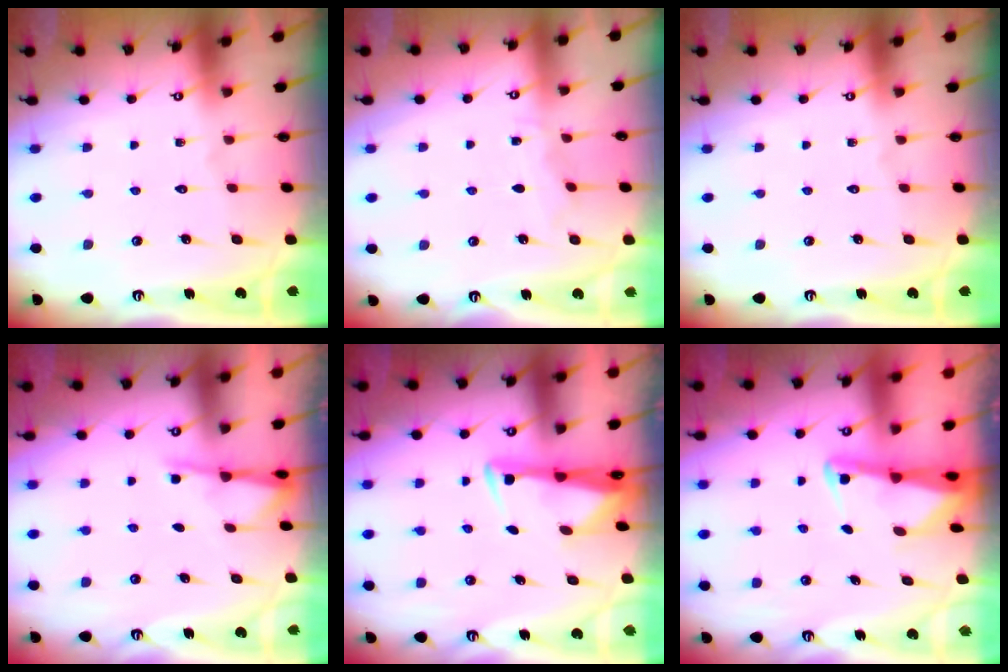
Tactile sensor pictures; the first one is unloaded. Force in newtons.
{"total": 3.4, "press": 3.4, "slide": 0.5}
{"total": 0.0}
{"total": 2.0, "press": 2.0, "slide": 0.4}
{"total": 3.1, "press": 3.0, "slide": 0.9}
{"total": 2.4, "press": 2.4, "slide": 0.3}